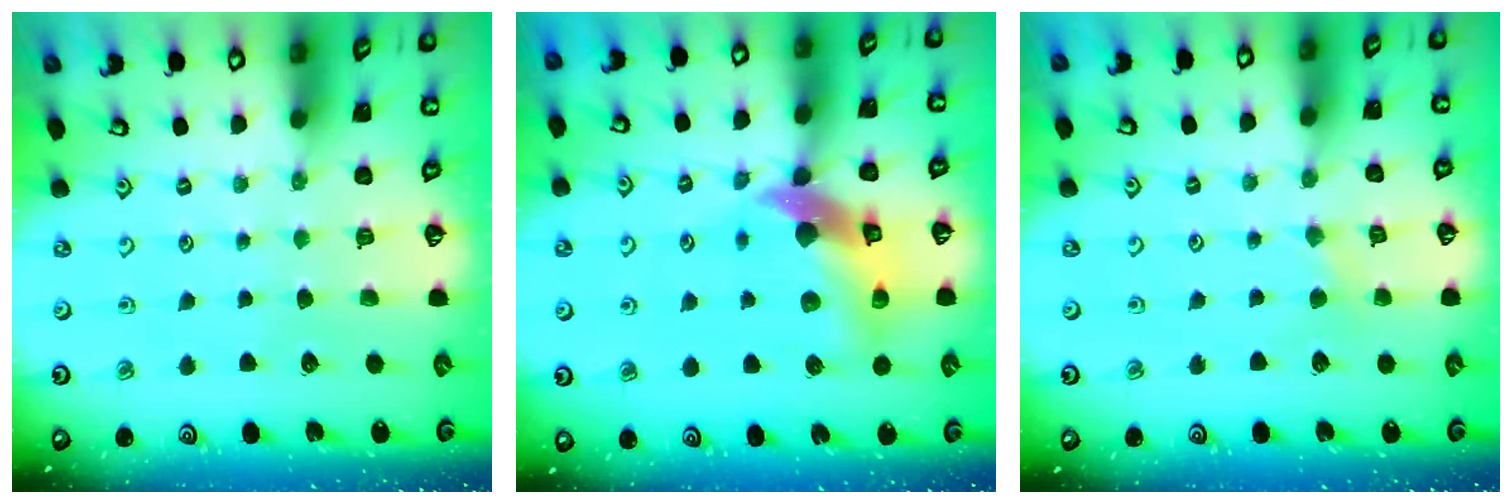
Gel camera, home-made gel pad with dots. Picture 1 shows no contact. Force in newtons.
{"total": 12.2, "press": 12.0, "slide": 1.9}
{"total": 2.0, "press": 2.0, "slide": 0.3}